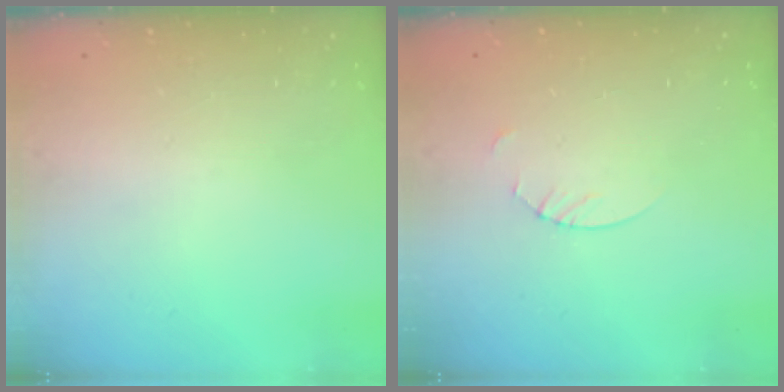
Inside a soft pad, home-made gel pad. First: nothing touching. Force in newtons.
{"total": 1.9, "press": 1.9, "slide": 0.2}